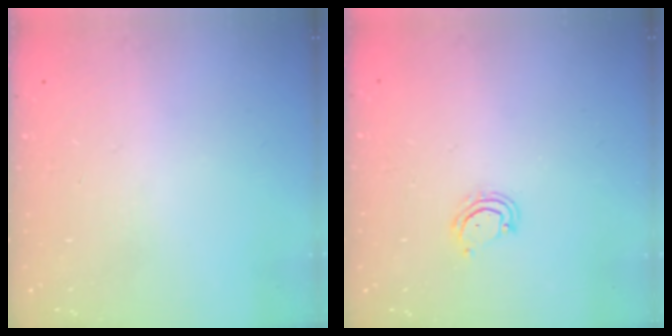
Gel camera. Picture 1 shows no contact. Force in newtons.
{"total": 4.7, "press": 4.6, "slide": 0.4}